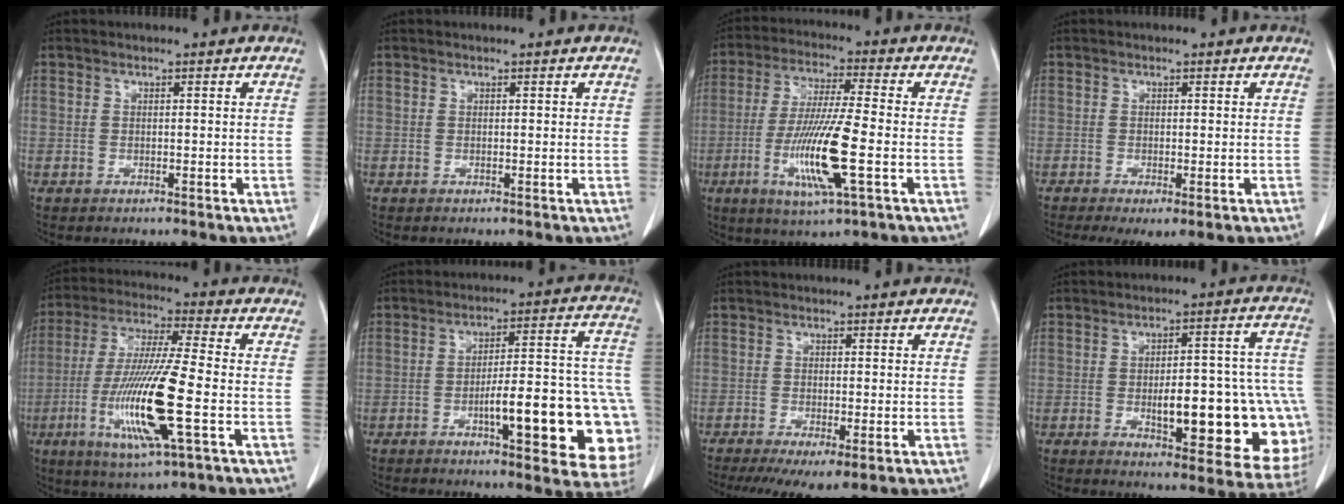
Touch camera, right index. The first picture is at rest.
{"total": 0.0}
{"total": 12.9, "force": [-3.5, 0.4, 12.4], "torque": [-0.248, -0.020, -0.069]}
{"total": 3.6, "force": [-1.8, 1.0, 3.0], "torque": [-0.048, -0.013, -0.026]}
{"total": 16.1, "force": [-4.2, 0.6, 15.5], "torque": [-0.318, -0.020, -0.080]}
{"total": 20.2, "force": [-5.9, 3.9, 18.9], "torque": [-0.159, 0.033, -0.065]}
{"total": 6.4, "force": [-3.9, 1.3, 4.9], "torque": [-0.073, -0.018, -0.063]}
{"total": 20.4, "force": [-4.1, 6.1, 19.1], "torque": [-0.157, 0.032, -0.029]}